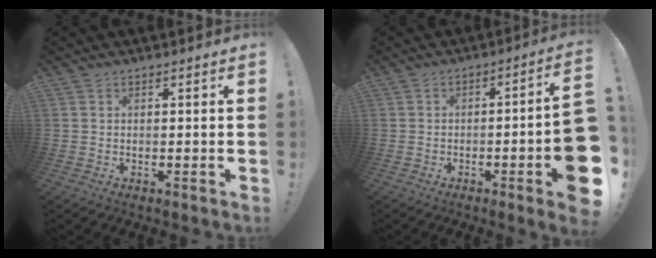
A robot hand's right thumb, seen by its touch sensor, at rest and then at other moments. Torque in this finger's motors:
{"motor_torque": [2.22, 2.79, 1.64, -1.12, 0.42]}